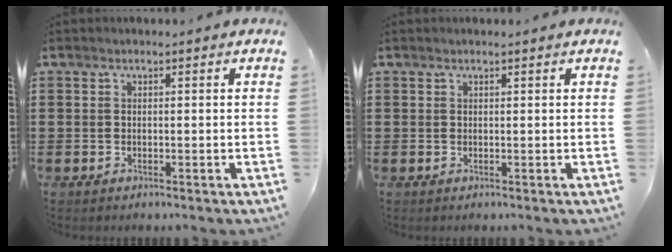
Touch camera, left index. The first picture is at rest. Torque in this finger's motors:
{"motor_torque": [0.11, -0.02, 0.00, -0.01]}